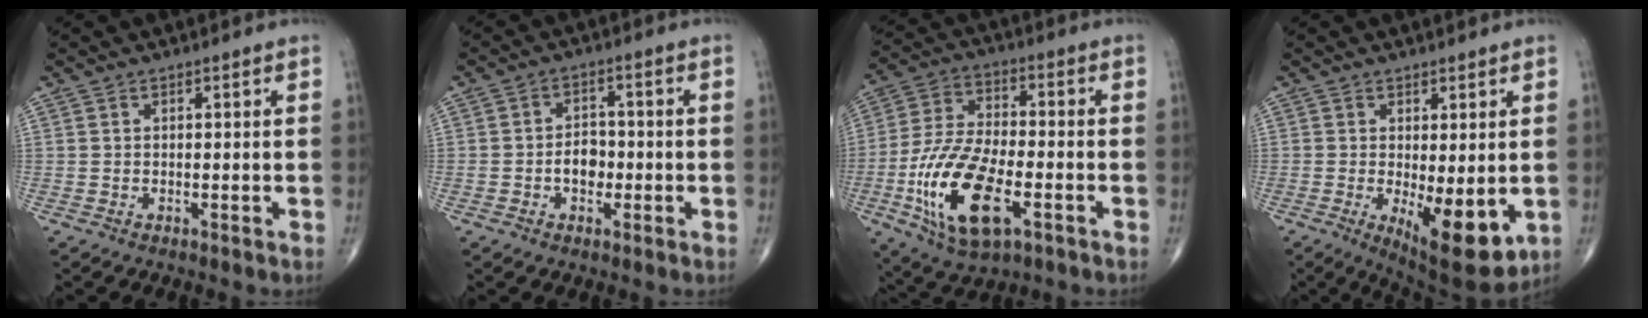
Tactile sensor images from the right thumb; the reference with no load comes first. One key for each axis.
{"total": 4.8, "fx": -1.1, "fy": 3.4, "fz": 3.2, "tx": -0.033, "ty": 0.016, "tz": -0.022}
{"total": 18.5, "fx": -6.2, "fy": 8.4, "fz": 15.3, "tx": -0.305, "ty": 0.013, "tz": -0.108}
{"total": 11.5, "fx": -2.4, "fy": 4.4, "fz": 10.4, "tx": -0.141, "ty": -0.027, "tz": -0.021}